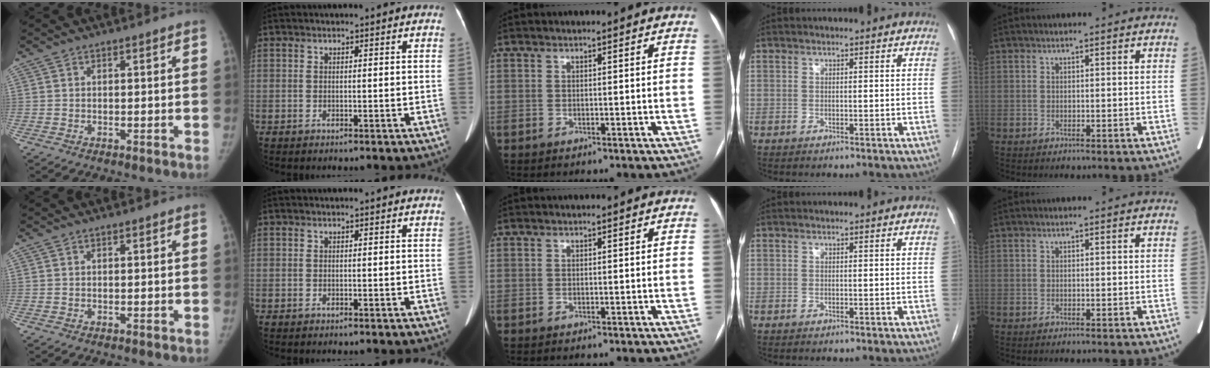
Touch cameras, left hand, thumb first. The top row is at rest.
{}